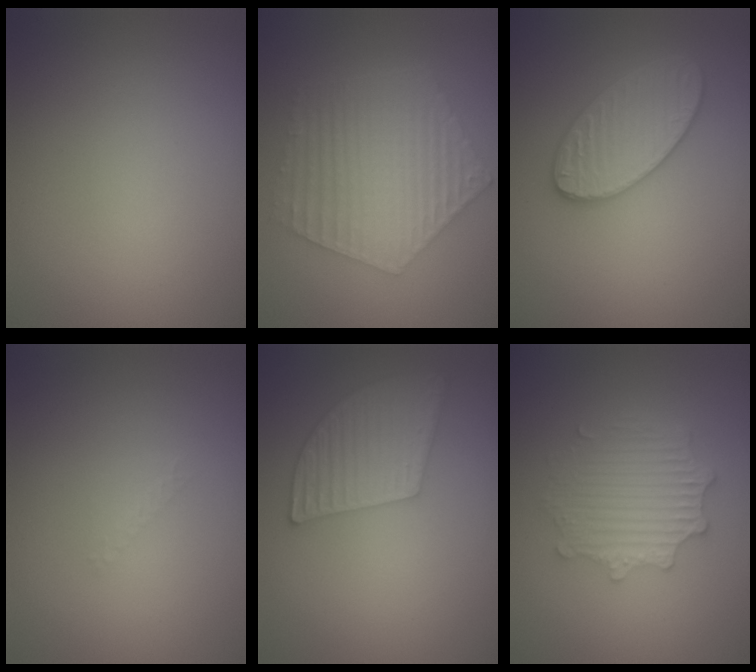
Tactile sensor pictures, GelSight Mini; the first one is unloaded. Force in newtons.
{"total": 6.4, "press": 4.6, "slide": 4.5}
{"total": 3.9, "press": 3.8, "slide": 0.8}
{"total": 0.6, "press": 0.6, "slide": 0.1}
{"total": 5.2, "press": 3.9, "slide": 3.4}
{"total": 4.0, "press": 3.2, "slide": 2.4}